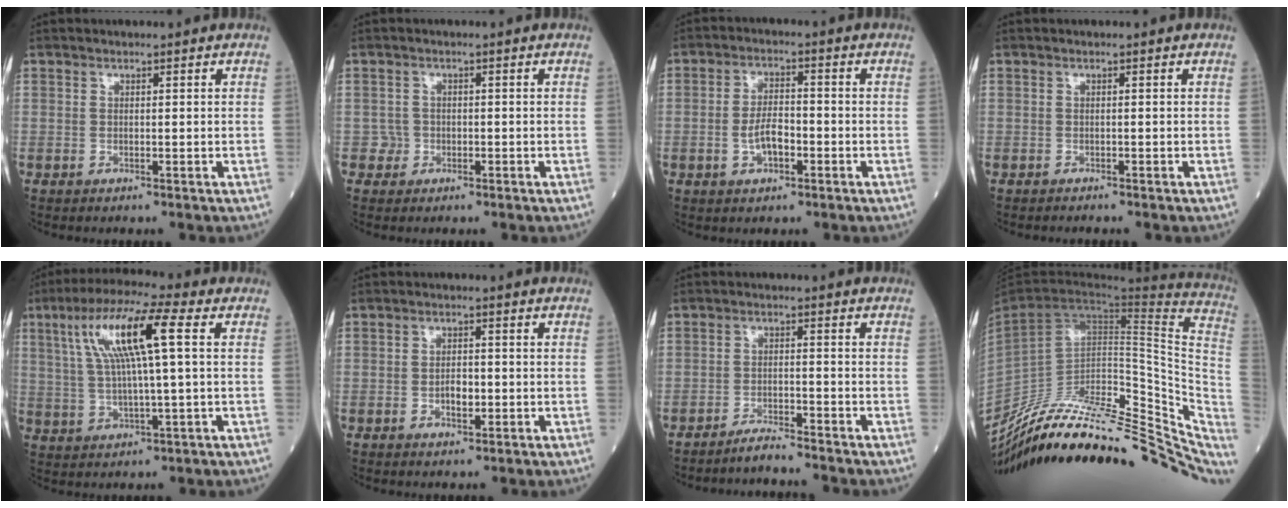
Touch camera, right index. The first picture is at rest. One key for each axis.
{"total": 1.8, "fx": -0.6, "fy": 1.7, "fz": 0.0, "tx": 0.009, "ty": 0.009, "tz": -0.014}
{"total": 5.1, "fx": -1.5, "fy": 2.2, "fz": 4.3, "tx": -0.081, "ty": 0.008, "tz": -0.028}
{"total": 0.8, "fx": -0.7, "fy": 0.0, "fz": 0.2, "tx": -0.006, "ty": -0.002, "tz": -0.012}
{"total": 12.4, "fx": 3.5, "fy": 1.1, "fz": 11.9, "tx": -0.235, "ty": 0.025, "tz": 0.063}
{"total": 3.1, "fx": -0.7, "fy": 1.5, "fz": 2.6, "tx": -0.041, "ty": 0.003, "tz": -0.011}
{"total": 3.5, "fx": -3.4, "fy": -0.5, "fz": 0.6, "tx": -0.012, "ty": -0.014, "tz": -0.060}
{"total": 32.5, "fx": -25.9, "fy": 10.6, "fz": 16.6, "tx": -0.182, "ty": -0.001, "tz": -0.363}